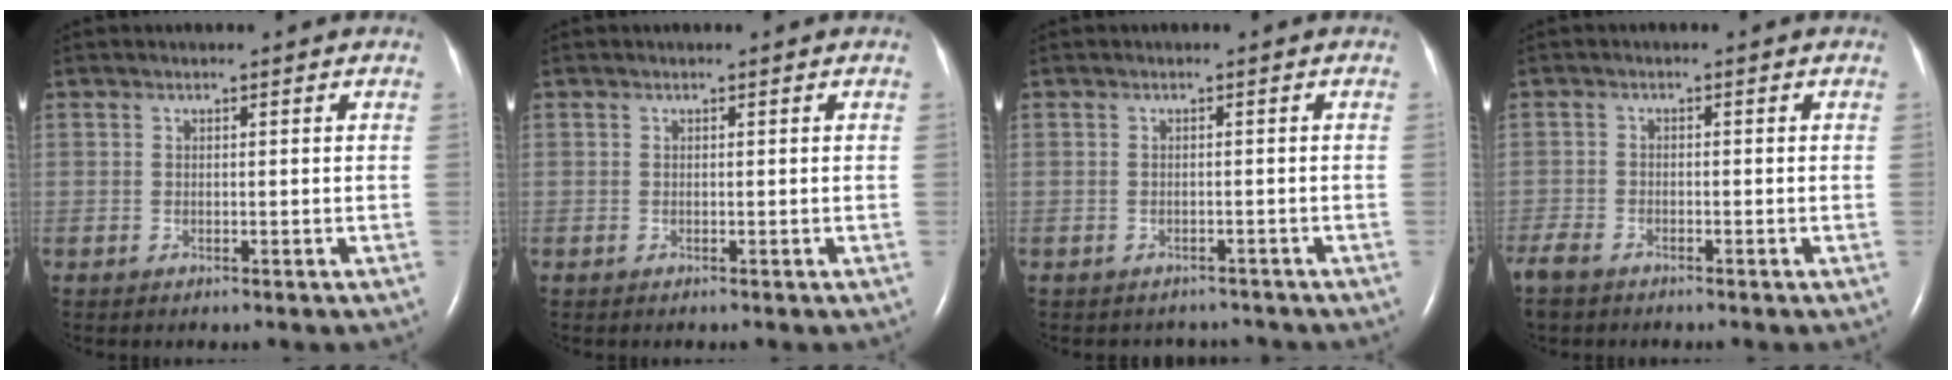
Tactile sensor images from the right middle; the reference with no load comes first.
{"total": 0.0}
{"total": 3.0, "force": [-2.7, 1.2, -0.3], "torque": [0.001, 0.006, -0.034]}
{"total": 4.4, "force": [-3.6, 1.6, 2.0], "torque": [-0.046, -0.009, -0.066]}